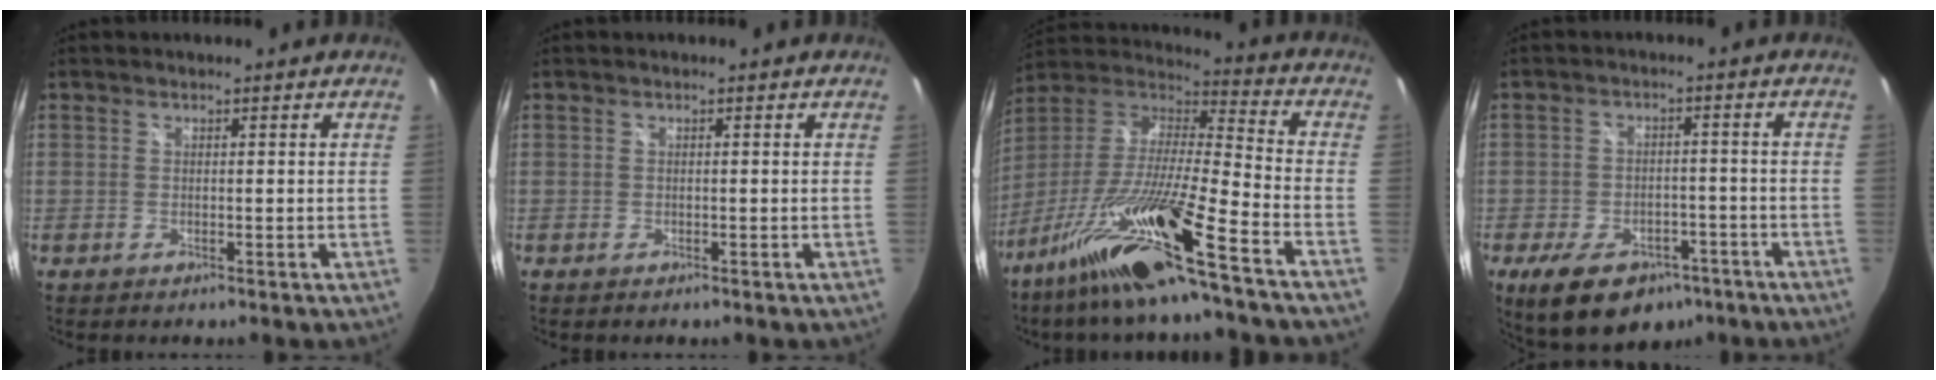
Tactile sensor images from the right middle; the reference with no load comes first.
{"total": 0.0}
{"total": 21.6, "force": [-15.0, -0.2, 15.6], "torque": [-0.278, -0.047, -0.273]}
{"total": 13.5, "force": [-8.6, 7.6, 7.1], "torque": [-0.156, -0.008, -0.124]}